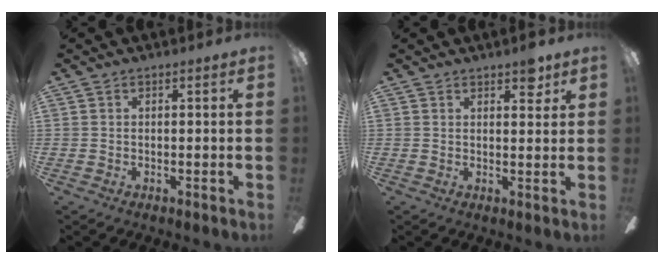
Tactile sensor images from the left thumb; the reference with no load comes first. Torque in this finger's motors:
{"motor_torque": [0.46, 0.05, 0.53, -0.33, 0.02]}